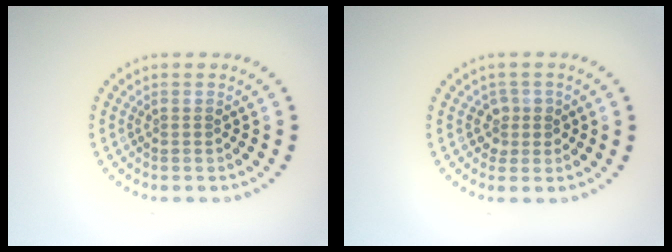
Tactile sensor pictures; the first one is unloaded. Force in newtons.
{"total": 1.3, "press": 1.1, "slide": 0.7}